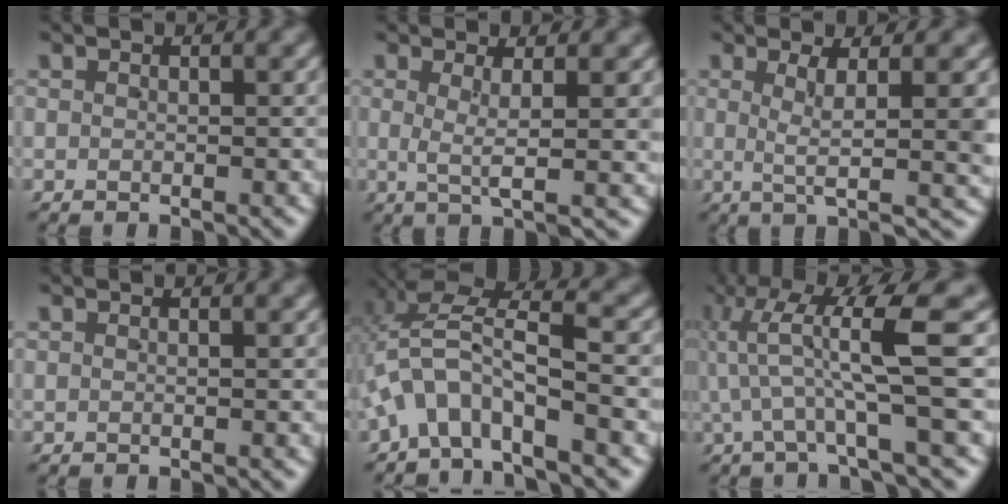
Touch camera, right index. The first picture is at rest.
{"total": 3.1, "force": [0.9, 0.0, 3.0], "torque": [-0.053, -0.011, 0.023]}
{"total": 5.3, "force": [1.2, 0.3, 5.1], "torque": [-0.071, -0.002, 0.026]}
{"total": 0.0}
{"total": 6.0, "force": [1.0, 3.8, 4.6], "torque": [-0.106, 0.003, 0.012]}
{"total": 8.9, "force": [2.6, 3.7, 7.7], "torque": [-0.132, 0.028, 0.026]}